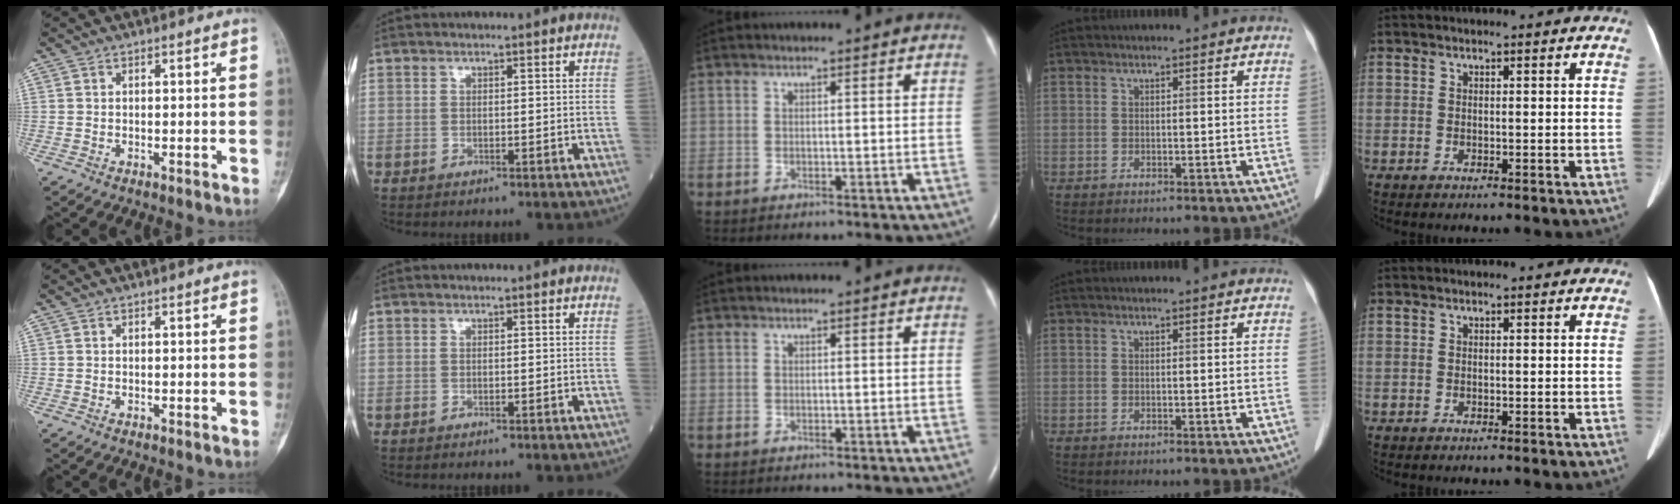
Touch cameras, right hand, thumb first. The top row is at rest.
{}